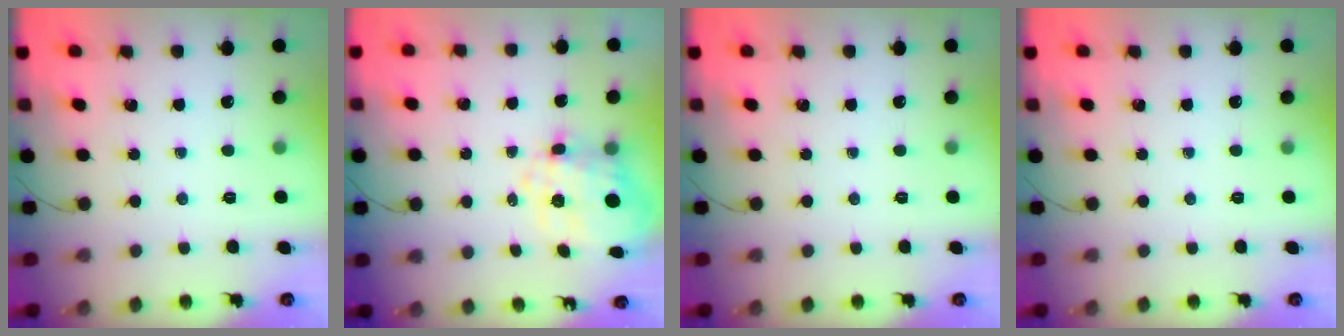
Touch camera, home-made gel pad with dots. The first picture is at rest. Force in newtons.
{"total": 10.4, "press": 10.2, "slide": 2.0}
{"total": 0.0}
{"total": 0.0}